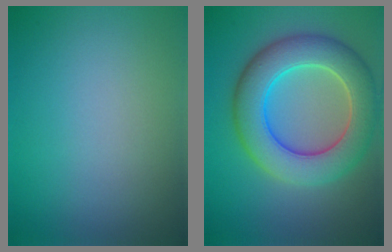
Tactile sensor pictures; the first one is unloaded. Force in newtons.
{"total": 8.6, "press": 8.6, "slide": 0.6}